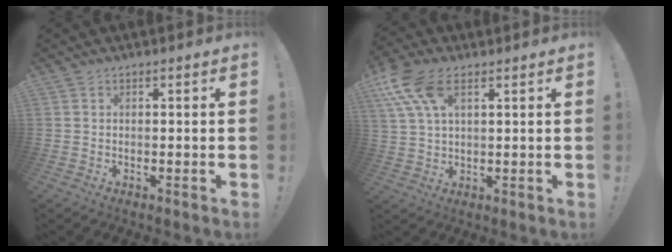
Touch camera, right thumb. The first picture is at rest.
{"total": 11.4, "force": [5.7, 5.6, 8.2], "torque": [-0.158, -0.017, 0.107]}